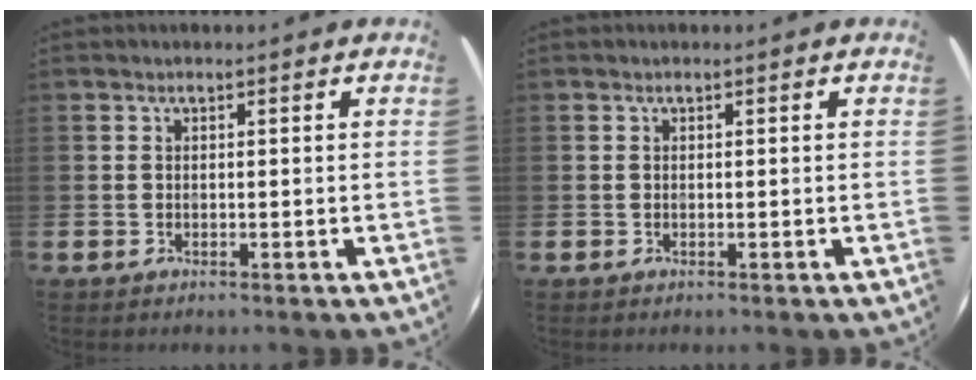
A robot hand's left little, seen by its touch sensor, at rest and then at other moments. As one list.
[{"total": 0.0}]